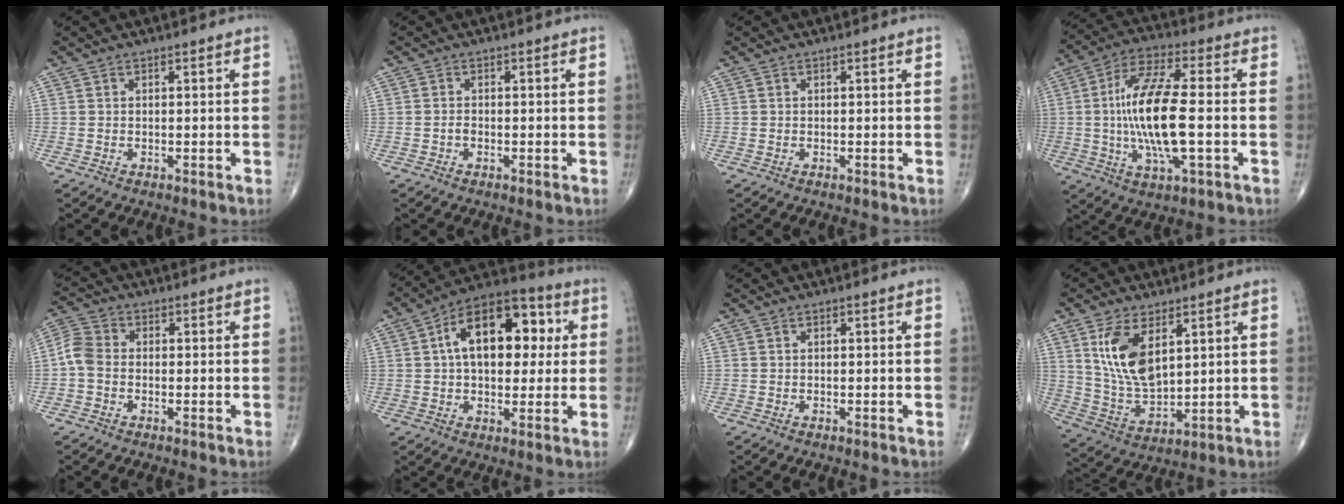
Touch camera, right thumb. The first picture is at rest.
{"total": 0.8, "force": [-0.4, 0.5, 0.6], "torque": [-0.009, 0.004, -0.008]}
{"total": 0.0}
{"total": 16.8, "force": [-1.1, 5.2, 15.9], "torque": [-0.316, 0.012, -0.021]}
{"total": 4.7, "force": [-0.8, 3.5, 3.0], "torque": [-0.061, 0.012, -0.030]}
{"total": 18.3, "force": [3.7, 10.6, 14.5], "torque": [-0.186, 0.024, 0.049]}
{"total": 0.0}
{"total": 12.6, "force": [4.8, 6.4, 9.7], "torque": [-0.180, -0.023, 0.108]}